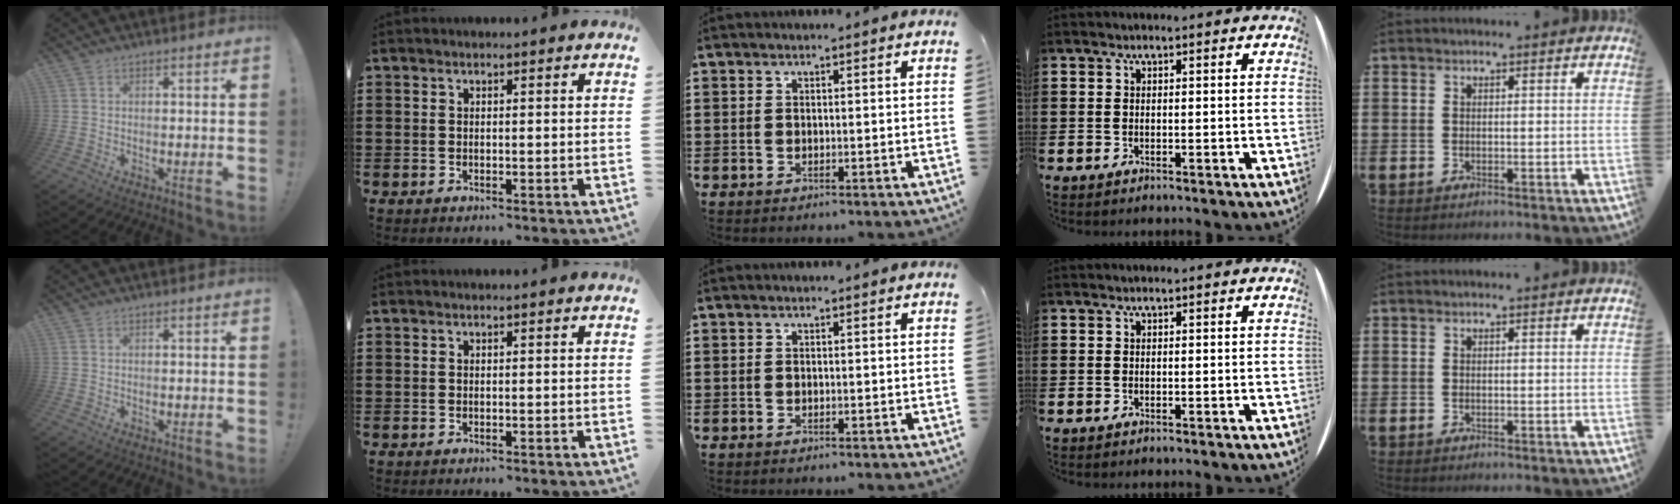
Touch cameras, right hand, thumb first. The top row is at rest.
{}